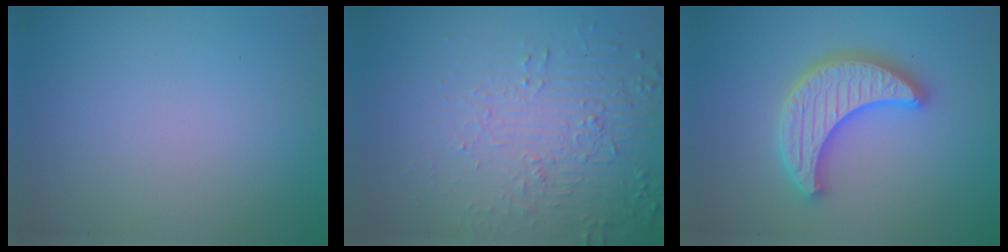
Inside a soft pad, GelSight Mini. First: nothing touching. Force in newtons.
{"total": 6.0, "press": 3.9, "slide": 4.6}
{"total": 5.1, "press": 5.0, "slide": 1.0}